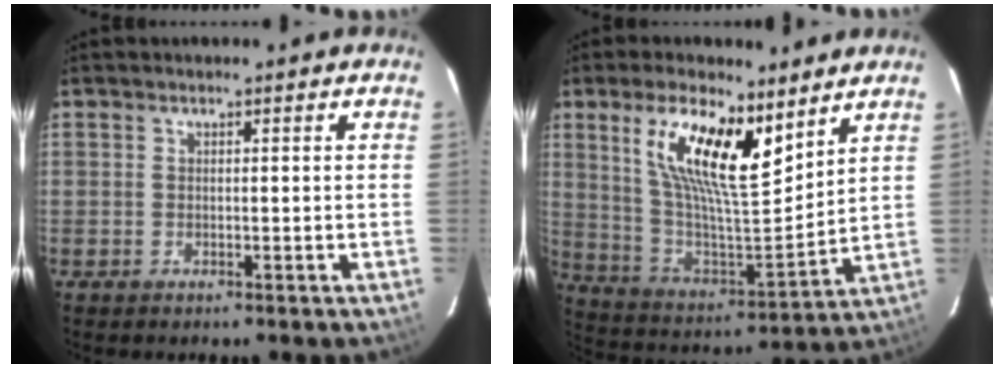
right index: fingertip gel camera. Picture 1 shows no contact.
{"total": 17.6, "force": [9.7, 5.6, 13.6], "torque": [-0.254, 0.004, 0.186]}